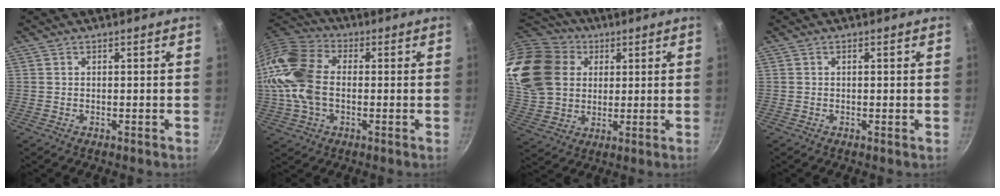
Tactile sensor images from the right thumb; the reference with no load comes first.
{"total": 15.8, "force": [-0.1, 10.7, 11.6], "torque": [-0.228, 0.020, -0.017]}
{"total": 22.4, "force": [8.0, 17.2, 12.0], "torque": [-0.241, 0.007, 0.159]}
{"total": 0.5, "force": [0.0, 0.1, 0.5], "torque": [-0.009, 0.000, 0.000]}